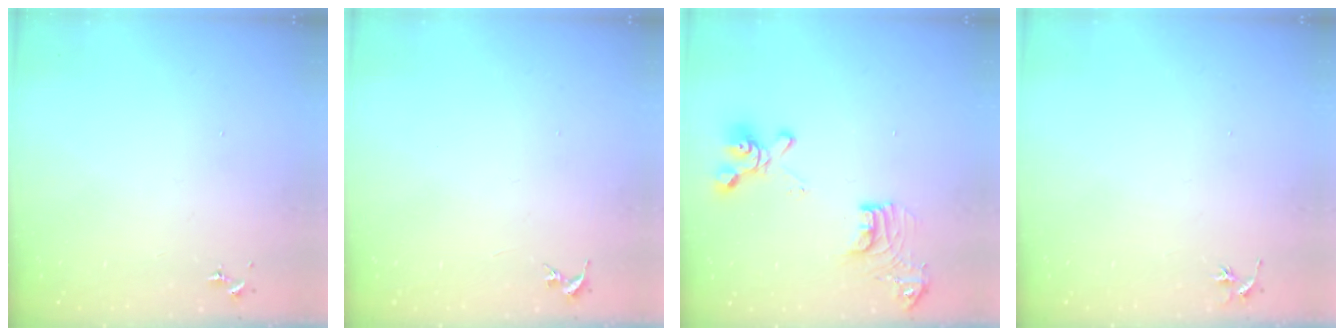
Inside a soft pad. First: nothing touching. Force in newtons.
{"total": 0.0}
{"total": 16.7, "press": 16.6, "slide": 1.7}
{"total": 3.3, "press": 3.3, "slide": 0.4}